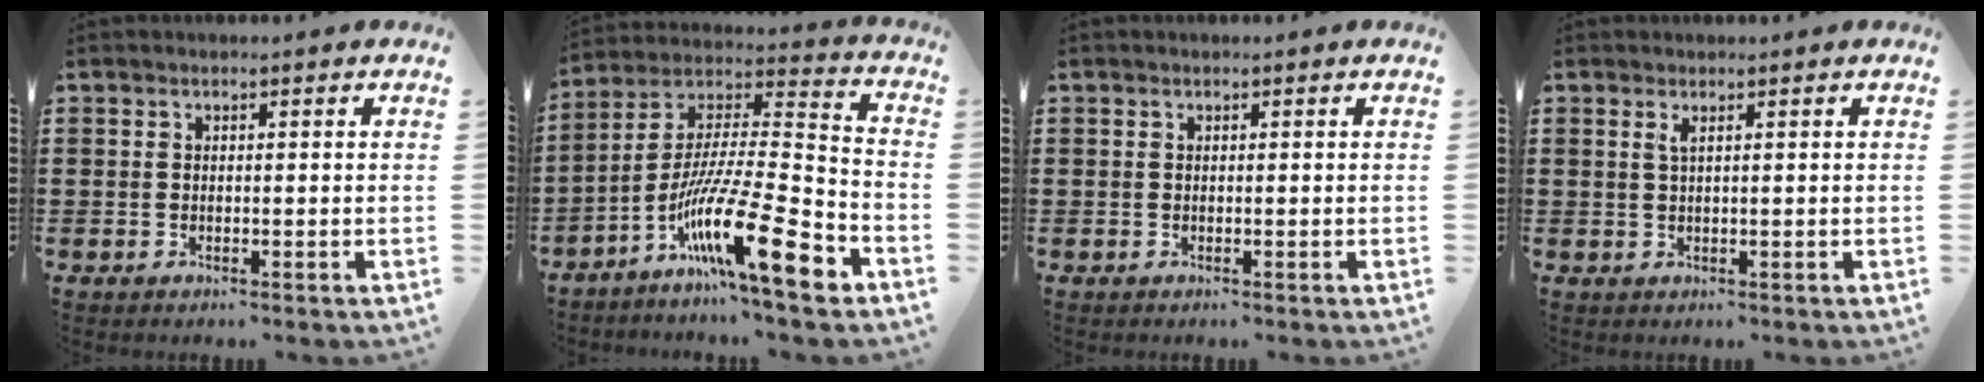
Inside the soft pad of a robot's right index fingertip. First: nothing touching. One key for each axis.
{"total": 19.0, "fx": -10.8, "fy": 2.5, "fz": 15.4, "tx": -0.280, "ty": 0.005, "tz": -0.186}
{"total": 0.0}
{"total": 1.0, "fx": 0.5, "fy": 0.1, "fz": 0.9, "tx": -0.019, "ty": 0.001, "tz": 0.009}